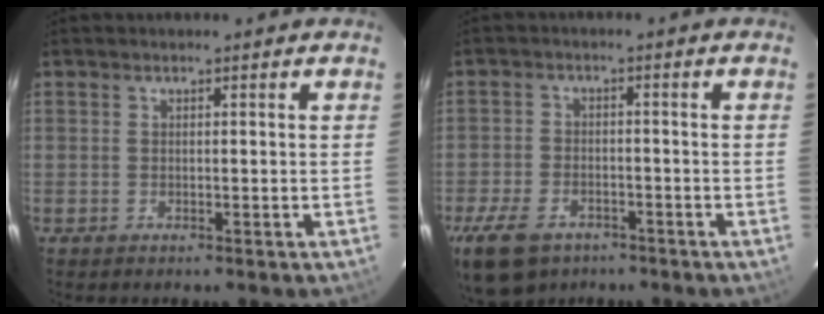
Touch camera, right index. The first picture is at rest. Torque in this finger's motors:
{"motor_torque": [0.96, 0.01, 0.45, 0.10]}